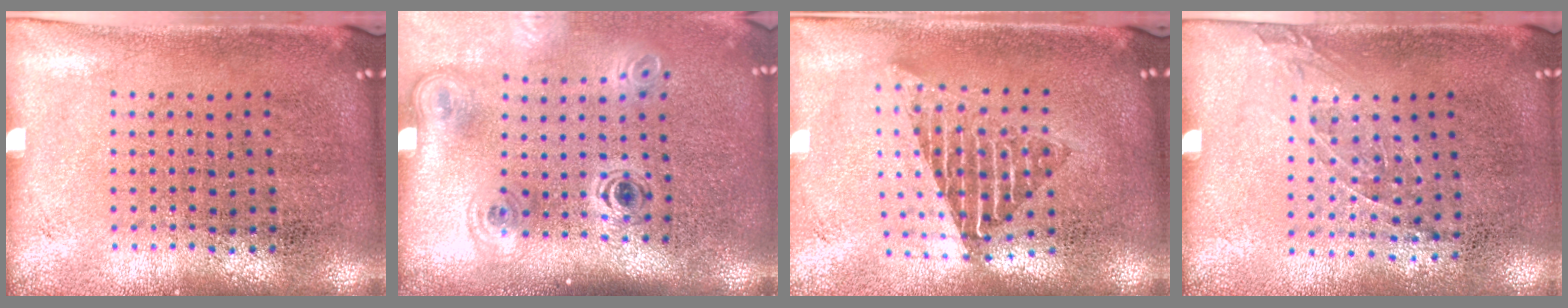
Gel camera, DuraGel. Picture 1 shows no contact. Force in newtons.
{"total": 2.1, "press": 1.4, "slide": 1.5}
{"total": 1.7, "press": 1.4, "slide": 1.0}
{"total": 1.0, "press": 0.7, "slide": 0.6}